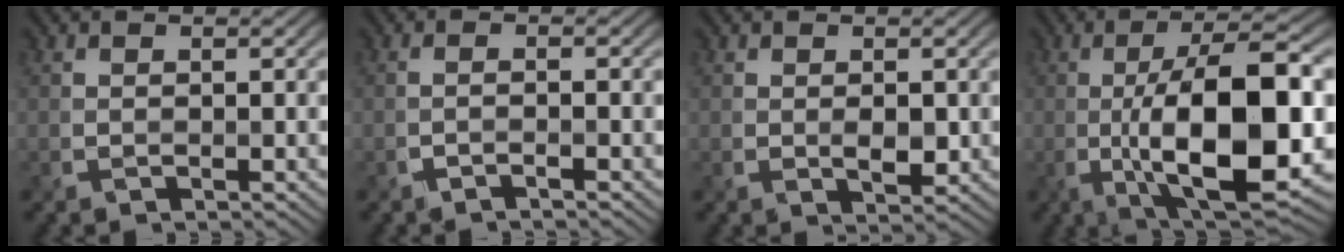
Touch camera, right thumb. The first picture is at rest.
{"total": 1.4, "force": [-0.8, 0.3, 1.1], "torque": [-0.008, 0.007, -0.025]}
{"total": 1.6, "force": [0.0, 0.8, 1.4], "torque": [-0.025, -0.006, 0.006]}
{"total": 14.2, "force": [-2.4, 4.9, 13.1], "torque": [-0.219, -0.001, -0.038]}